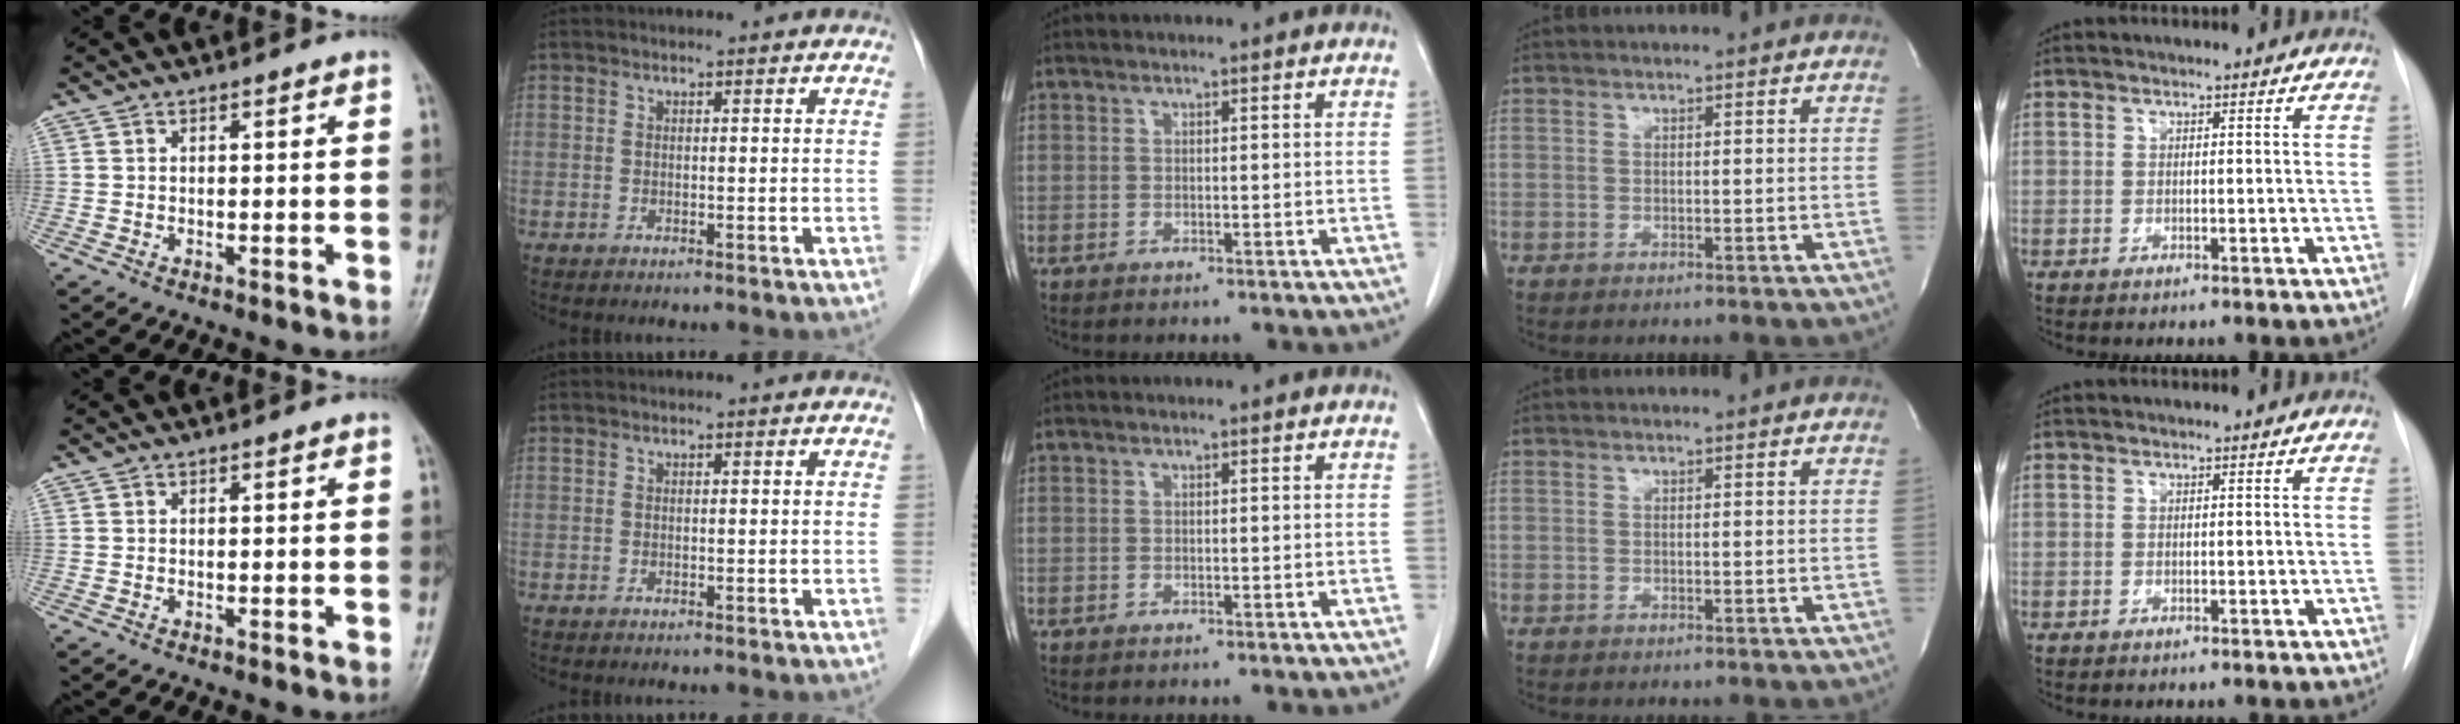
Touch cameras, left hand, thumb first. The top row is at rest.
{}